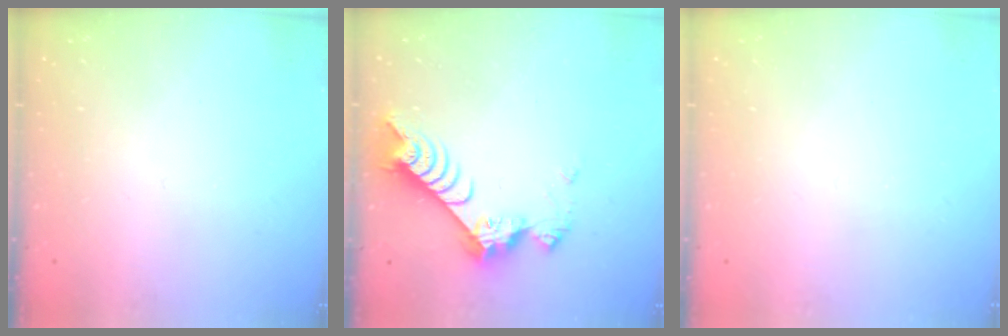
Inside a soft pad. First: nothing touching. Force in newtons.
{"total": 9.5, "press": 9.4, "slide": 1.0}
{"total": 0.0}